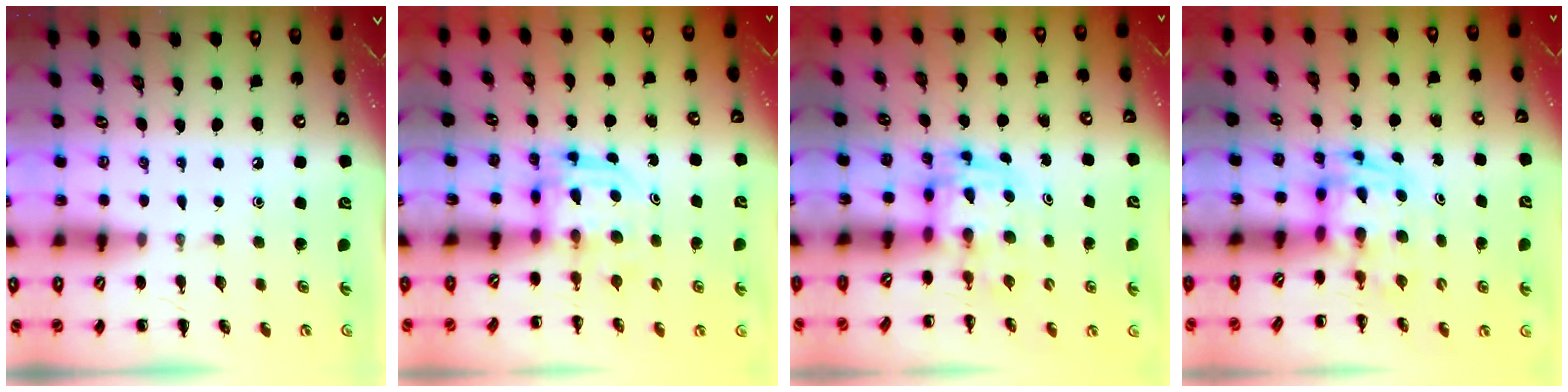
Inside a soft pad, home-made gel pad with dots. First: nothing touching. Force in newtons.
{"total": 3.1, "press": 3.1, "slide": 0.2}
{"total": 2.8, "press": 2.7, "slide": 0.5}
{"total": 2.7, "press": 2.7, "slide": 0.5}